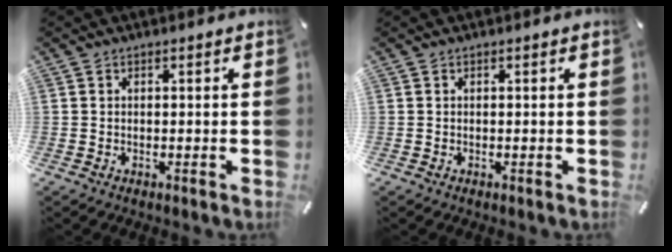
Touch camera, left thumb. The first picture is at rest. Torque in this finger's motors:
{"motor_torque": [-0.14, -0.14, -0.01, 0.11, 0.00]}